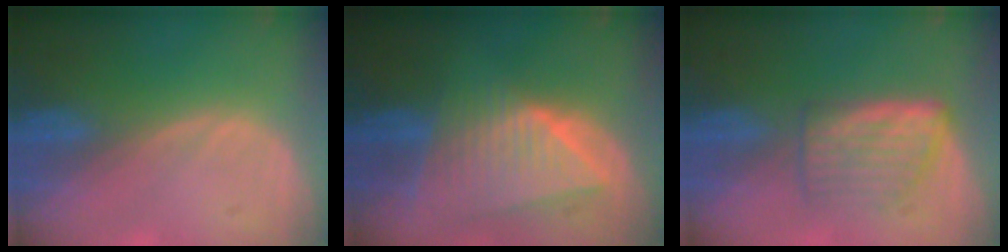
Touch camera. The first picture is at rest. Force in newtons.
{"total": 9.2, "press": 8.2, "slide": 4.2}
{"total": 5.9, "press": 5.4, "slide": 2.4}